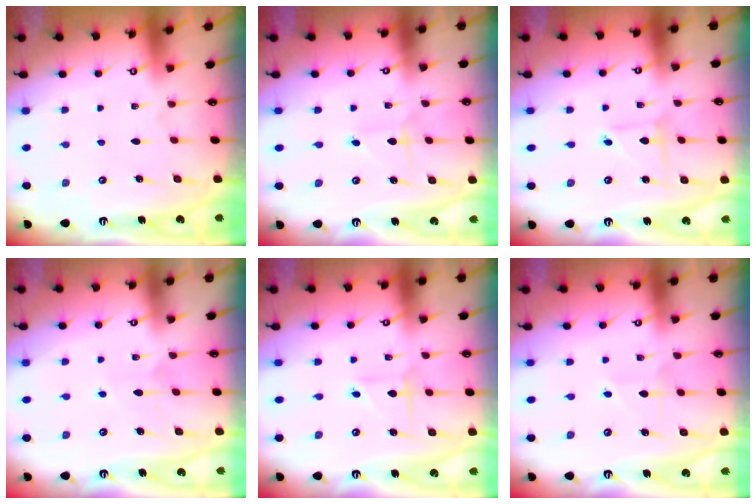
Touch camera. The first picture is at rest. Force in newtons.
{"total": 1.8, "press": 1.7, "slide": 0.2}
{"total": 2.5, "press": 2.5, "slide": 0.2}
{"total": 4.5, "press": 4.4, "slide": 0.5}
{"total": 2.6, "press": 2.6, "slide": 0.3}
{"total": 3.7, "press": 3.7, "slide": 0.5}